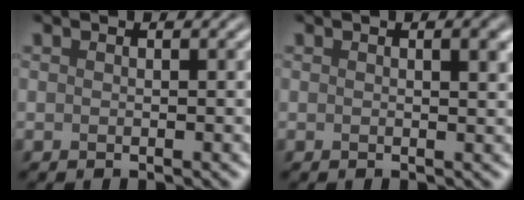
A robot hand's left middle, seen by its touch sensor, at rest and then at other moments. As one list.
[{"total": 3.1, "force": [1.3, 1.3, 2.5], "torque": [-0.004, 0.011, 0.001]}]